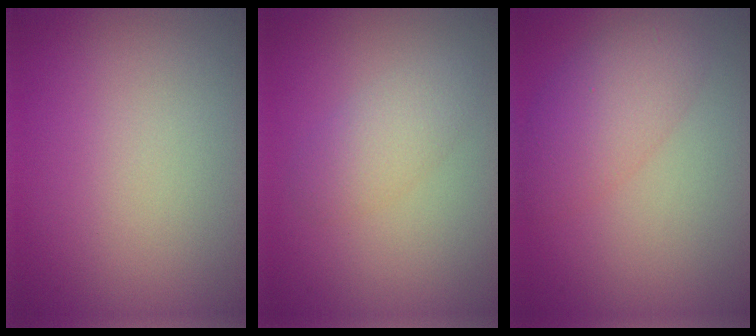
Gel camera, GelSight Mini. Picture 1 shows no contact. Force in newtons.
{"total": 2.4, "press": 2.4, "slide": 0.1}
{"total": 3.8, "press": 3.8, "slide": 0.1}